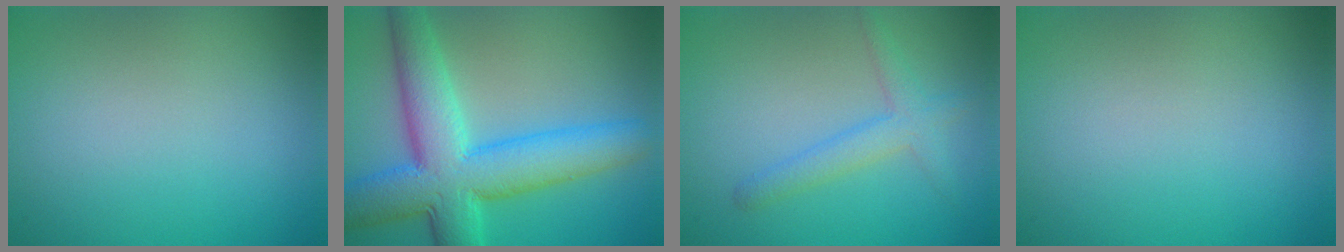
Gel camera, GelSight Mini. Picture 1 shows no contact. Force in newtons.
{"total": 9.8, "press": 9.8, "slide": 0.2}
{"total": 2.0, "press": 2.0, "slide": 0.1}
{"total": 0.0}